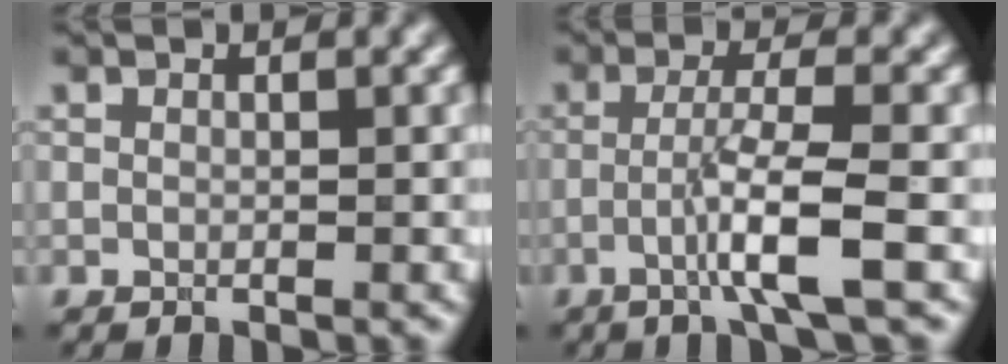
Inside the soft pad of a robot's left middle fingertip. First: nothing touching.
{"total": 4.5, "force": [-1.5, 0.3, 4.2], "torque": [-0.073, 0.010, -0.039]}